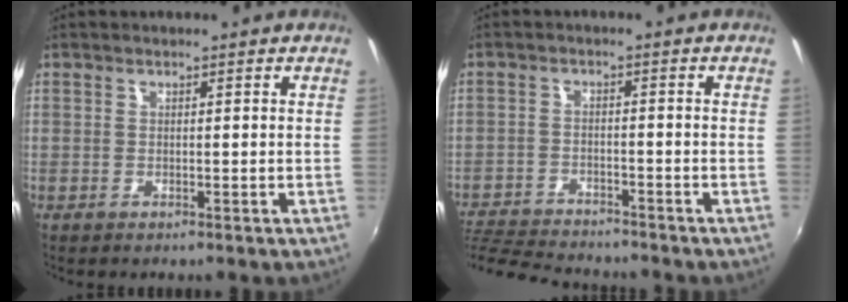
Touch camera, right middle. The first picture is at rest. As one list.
[{"total": 12.3, "force": [-11.3, 2.5, 4.0], "torque": [-0.111, -0.013, -0.195]}]